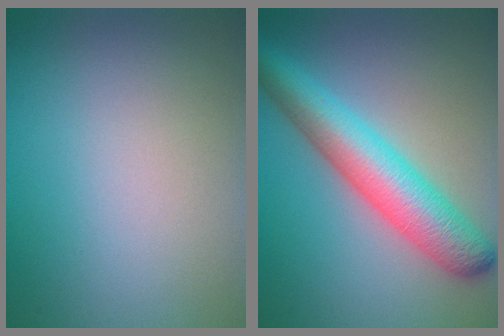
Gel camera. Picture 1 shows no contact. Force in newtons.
{"total": 7.0, "press": 7.0, "slide": 0.2}